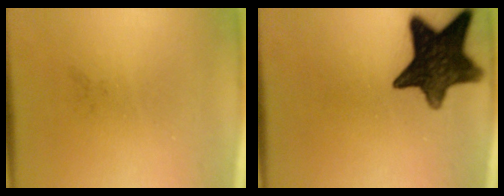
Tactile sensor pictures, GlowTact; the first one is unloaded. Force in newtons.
{"total": 14.3}